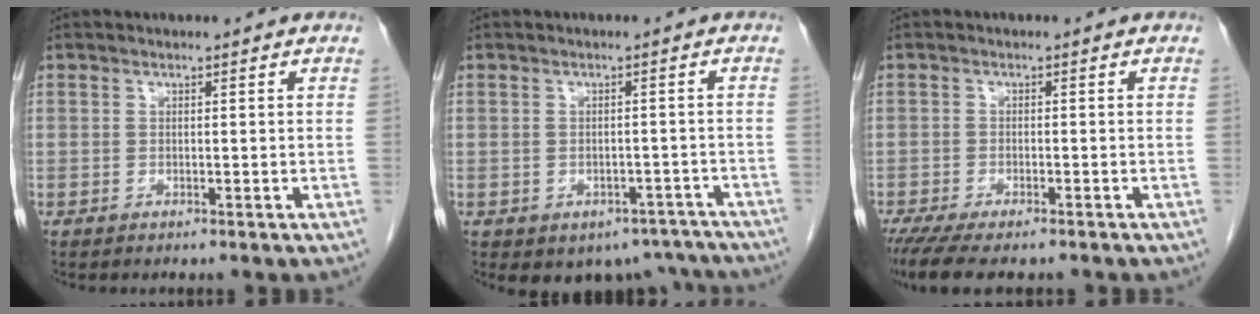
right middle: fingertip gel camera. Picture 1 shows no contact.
{"total": 8.0, "force": [-6.0, 4.9, 1.7], "torque": [-0.003, 0.015, -0.068]}
{"total": 9.7, "force": [-7.9, 2.5, 5.1], "torque": [-0.078, -0.011, -0.119]}